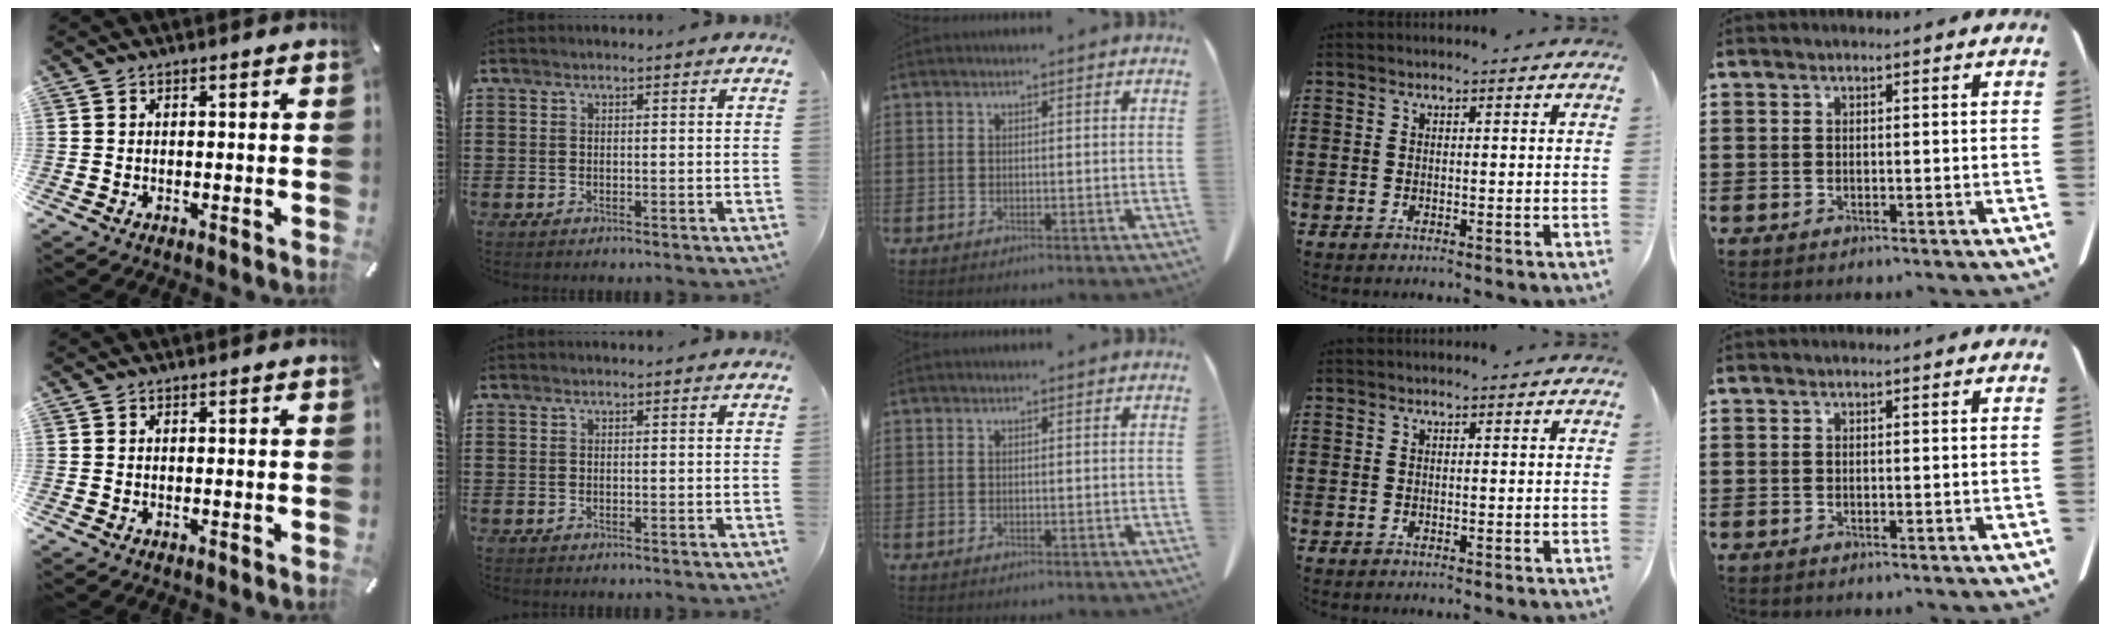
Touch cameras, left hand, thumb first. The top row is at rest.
{}